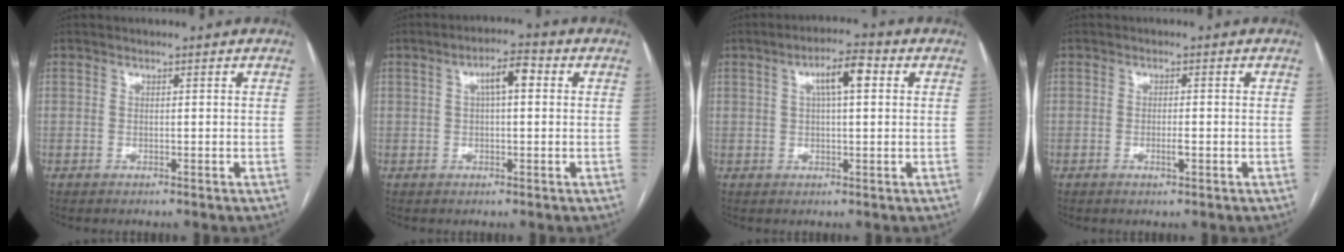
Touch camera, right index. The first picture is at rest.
{"total": 4.7, "force": [1.1, 1.3, 4.4], "torque": [-0.076, 0.022, 0.017]}
{"total": 5.7, "force": [1.7, 1.3, 5.3], "torque": [-0.094, 0.019, 0.026]}
{"total": 1.8, "force": [-0.6, 0.4, 1.7], "torque": [-0.031, -0.002, -0.009]}